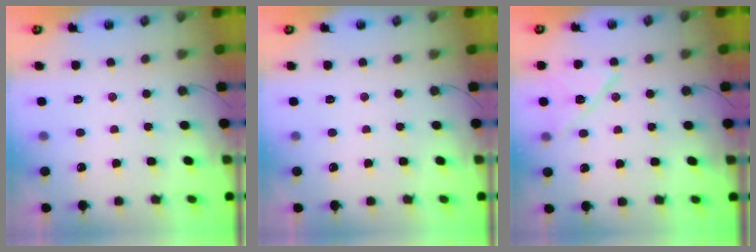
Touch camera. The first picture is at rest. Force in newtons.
{"total": 0.0}
{"total": 12.0, "press": 11.9, "slide": 0.7}